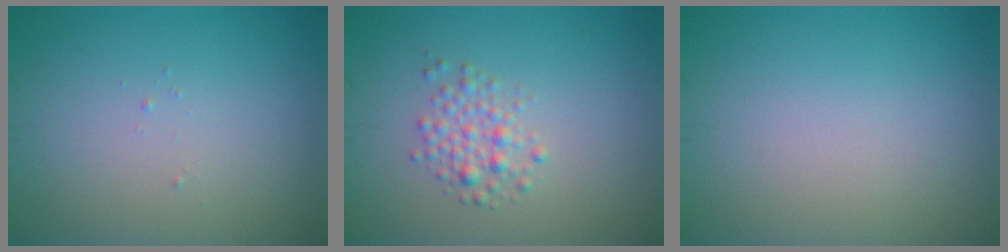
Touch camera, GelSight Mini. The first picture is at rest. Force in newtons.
{"total": 2.1, "press": 2.1, "slide": 0.1}
{"total": 0.0}